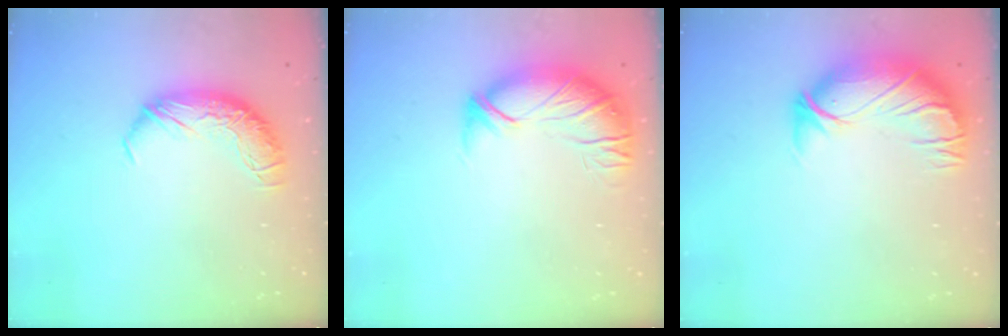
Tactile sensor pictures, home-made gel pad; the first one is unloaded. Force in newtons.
{"total": 2.9, "press": 1.4, "slide": 2.5}
{"total": 2.9, "press": 0.3, "slide": 2.9}